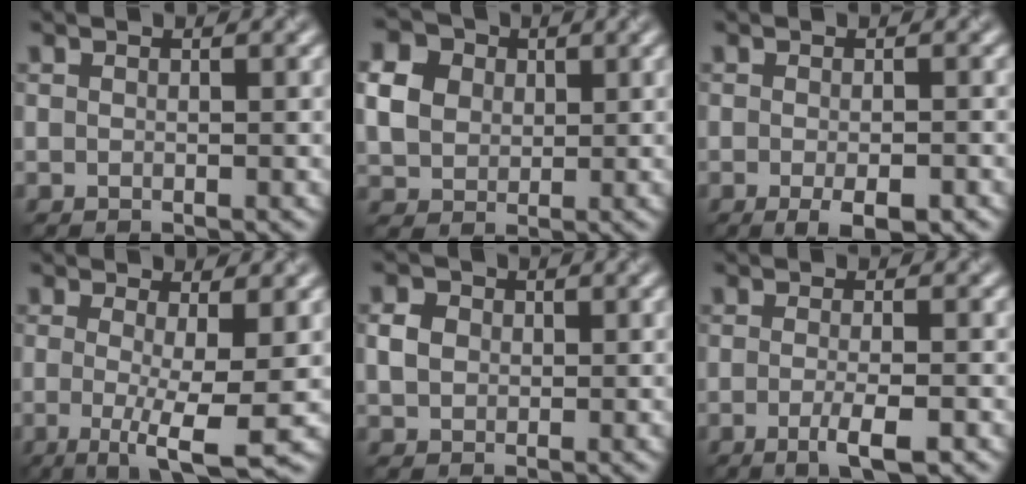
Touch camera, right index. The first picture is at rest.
{"total": 5.5, "force": [1.9, 4.6, 2.3], "torque": [-0.088, 0.029, 0.036]}
{"total": 3.0, "force": [-1.8, 0.3, 2.4], "torque": [-0.042, -0.002, -0.013]}
{"total": 5.9, "force": [-1.2, 1.1, 5.7], "torque": [-0.090, -0.006, -0.013]}
{"total": 1.4, "force": [0.0, 1.4, 0.3], "torque": [-0.017, 0.010, 0.005]}
{"total": 2.8, "force": [-1.5, 0.5, 2.3], "torque": [-0.044, 0.000, -0.019]}